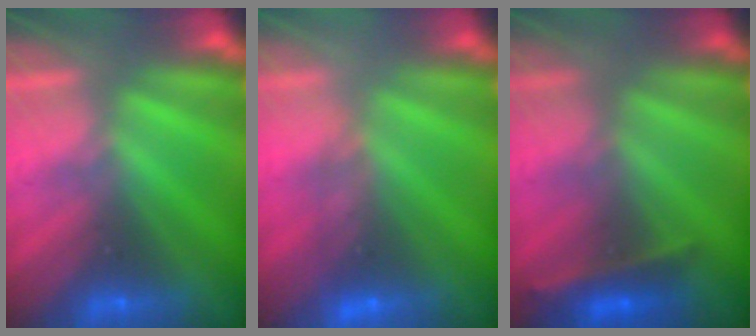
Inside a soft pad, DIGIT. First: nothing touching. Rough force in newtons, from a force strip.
{"total": 3.8}
{"total": 2.4}